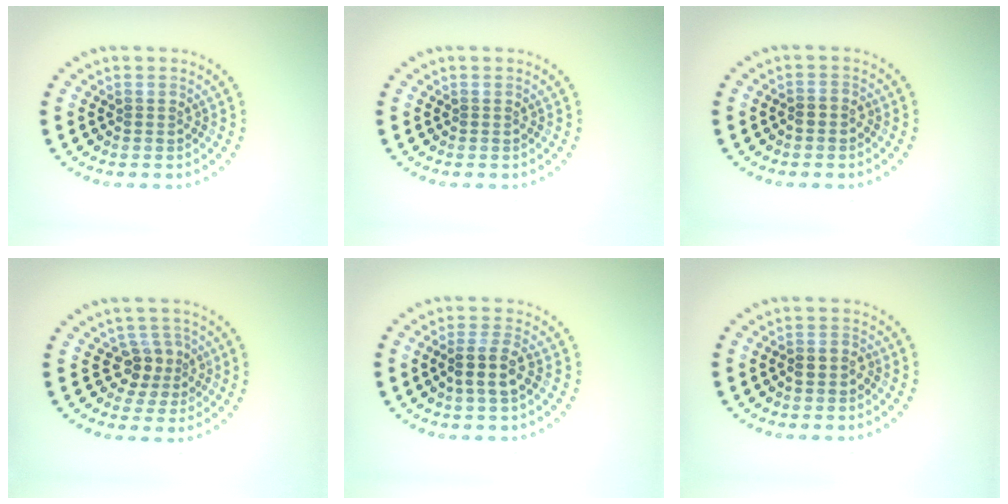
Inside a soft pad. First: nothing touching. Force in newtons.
{"total": 0.0}
{"total": 0.8, "press": 0.6, "slide": 0.5}
{"total": 2.7, "press": 2.3, "slide": 1.4}
{"total": 2.7, "press": 2.3, "slide": 1.4}
{"total": 1.2, "press": 0.9, "slide": 0.7}